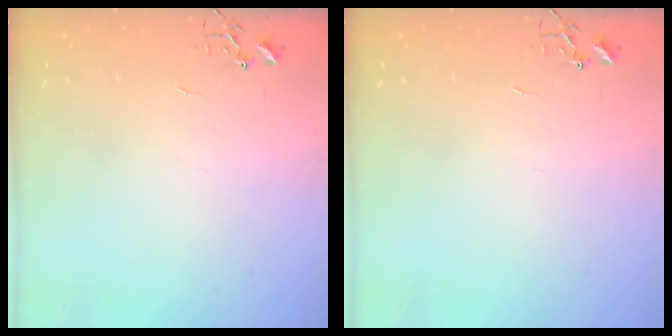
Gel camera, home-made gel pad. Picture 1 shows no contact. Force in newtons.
{"total": 0.0}